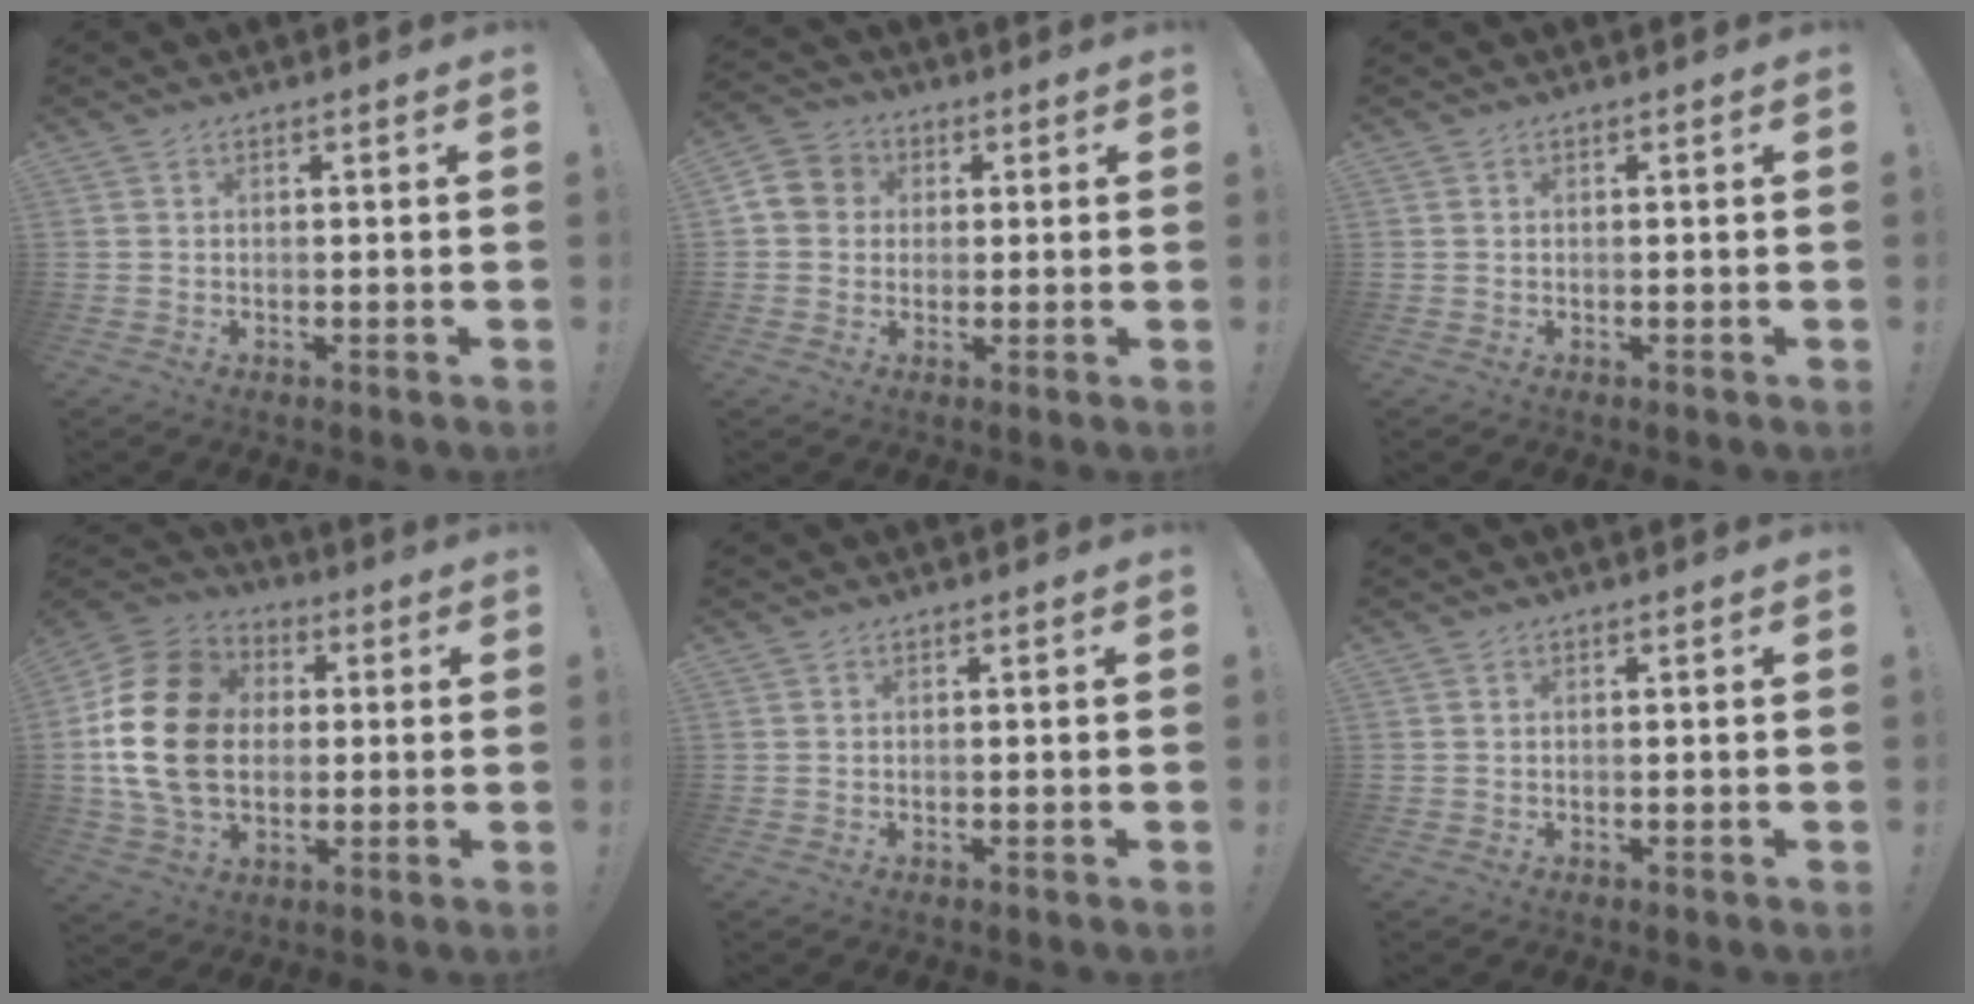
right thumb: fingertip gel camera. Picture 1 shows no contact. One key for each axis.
{"total": 6.8, "fx": 0.8, "fy": 6.3, "fz": 2.3, "tx": -0.032, "ty": 0.010, "tz": 0.018}
{"total": 0.0}
{"total": 22.8, "fx": 1.4, "fy": 16.8, "fz": 15.3, "tx": -0.293, "ty": 0.019, "tz": 0.030}
{"total": 0.0}
{"total": 0.0}